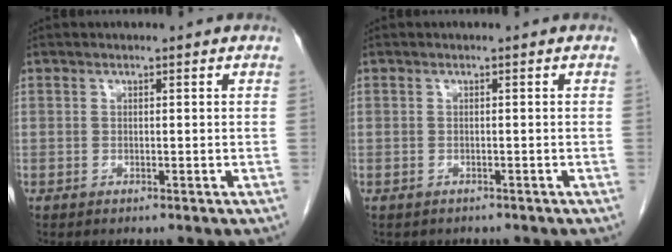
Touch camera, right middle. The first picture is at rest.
{"total": 1.7, "force": [-1.5, 0.8, 0.3], "torque": [-0.018, -0.004, -0.018]}